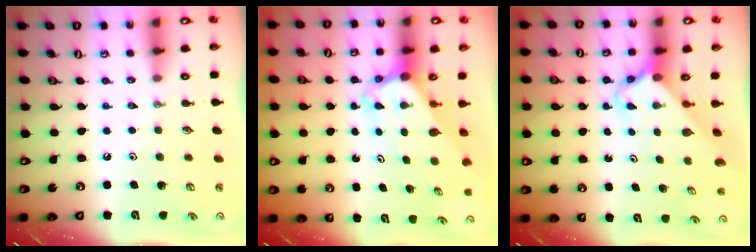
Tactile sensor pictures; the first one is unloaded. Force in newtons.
{"total": 3.7, "press": 3.7, "slide": 0.3}
{"total": 2.4, "press": 2.4, "slide": 0.2}